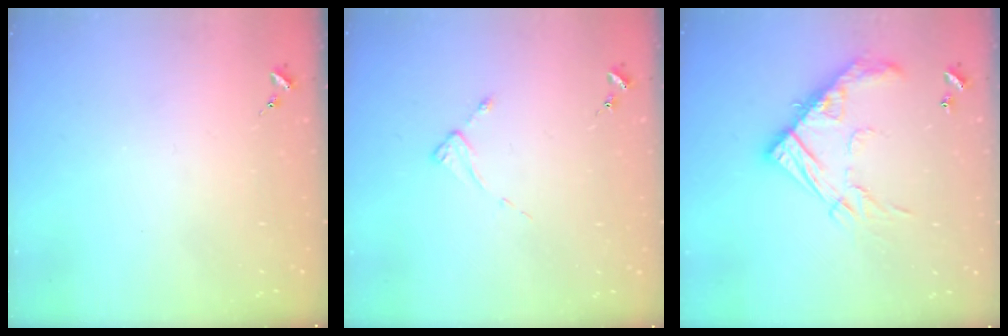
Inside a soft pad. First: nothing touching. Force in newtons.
{"total": 2.3, "press": 2.3, "slide": 0.3}
{"total": 17.6, "press": 17.6, "slide": 1.2}